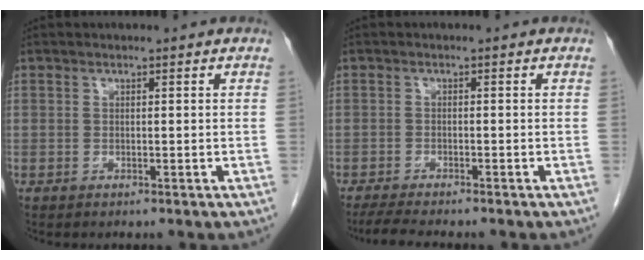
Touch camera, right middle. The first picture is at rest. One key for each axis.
{"total": 5.7, "fx": -4.9, "fy": 0.4, "fz": 2.9, "tx": -0.049, "ty": -0.017, "tz": -0.078}